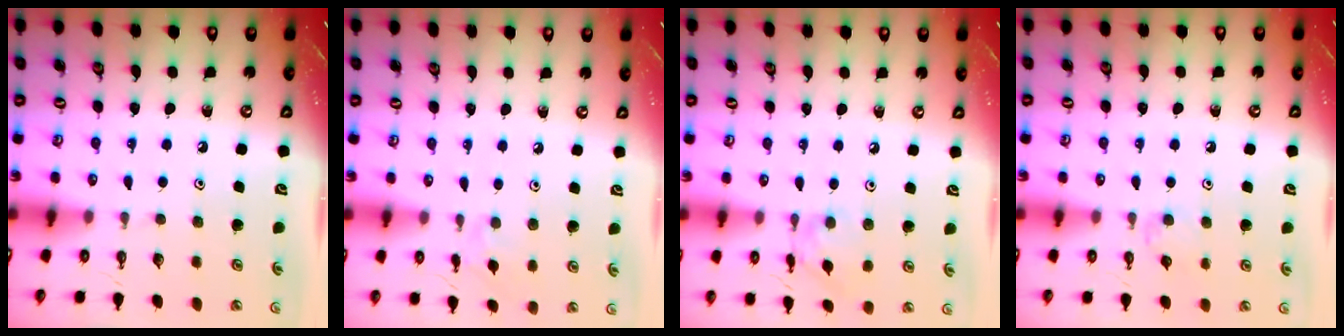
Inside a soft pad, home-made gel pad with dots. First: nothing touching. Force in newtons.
{"total": 2.9, "press": 2.8, "slide": 0.6}
{"total": 5.6, "press": 5.6, "slide": 0.3}
{"total": 4.2, "press": 4.1, "slide": 0.8}